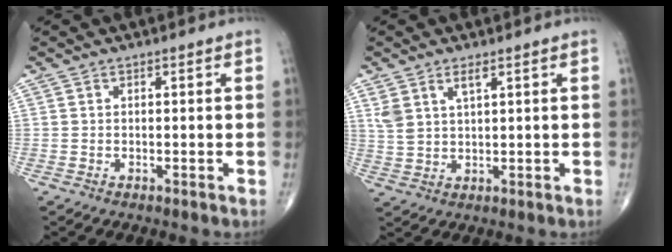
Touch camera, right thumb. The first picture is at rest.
{"total": 4.6, "force": [2.5, 1.9, 3.4], "torque": [-0.071, -0.007, 0.056]}